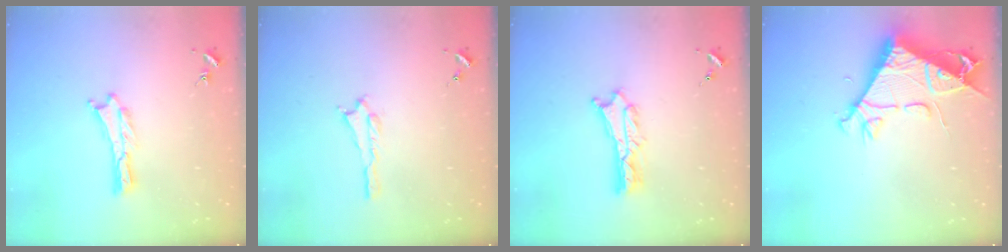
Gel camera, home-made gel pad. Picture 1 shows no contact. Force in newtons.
{"total": 0.6, "press": 0.6, "slide": 0.2}
{"total": 2.7, "press": 2.6, "slide": 0.3}
{"total": 8.6, "press": 8.6, "slide": 1.0}